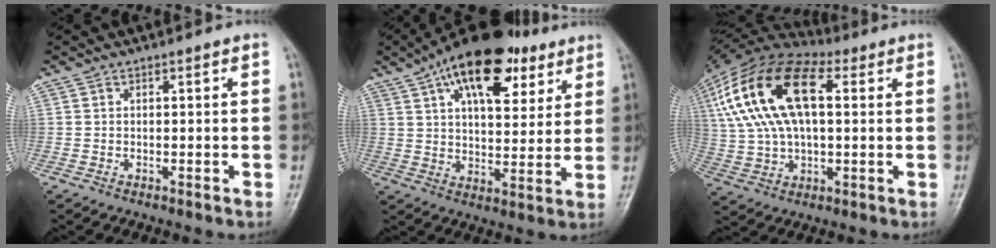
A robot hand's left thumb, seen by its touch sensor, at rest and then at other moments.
{"total": 20.0, "force": [10.6, 9.8, 13.9], "torque": [-0.191, -0.015, 0.166]}
{"total": 21.6, "force": [5.2, 11.4, 17.6], "torque": [-0.346, 0.022, 0.086]}